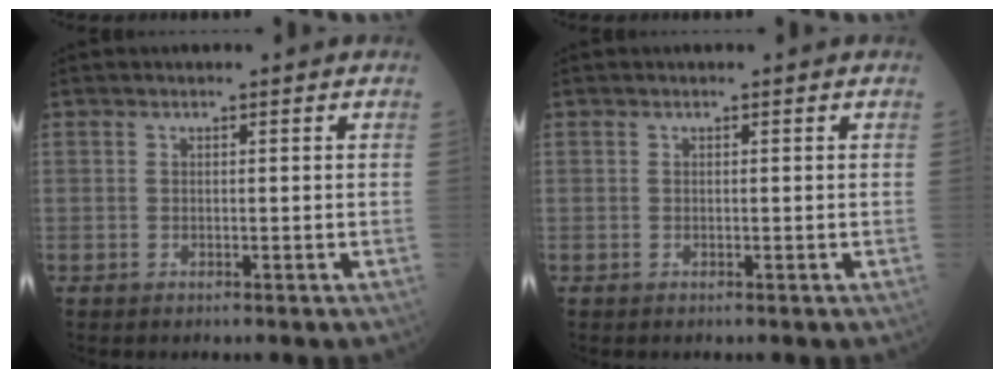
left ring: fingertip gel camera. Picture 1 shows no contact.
{"total": 0.0}